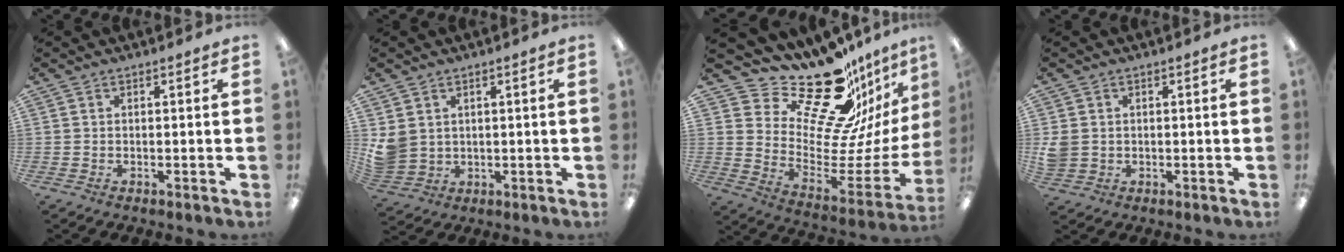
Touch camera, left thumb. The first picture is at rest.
{"total": 5.0, "force": [1.9, 4.4, 1.5], "torque": [-0.036, -0.005, 0.038]}
{"total": 25.6, "force": [19.9, 9.7, 12.9], "torque": [-0.195, -0.155, 0.350]}
{"total": 3.5, "force": [0.5, 3.2, 1.2], "torque": [-0.024, 0.007, 0.013]}